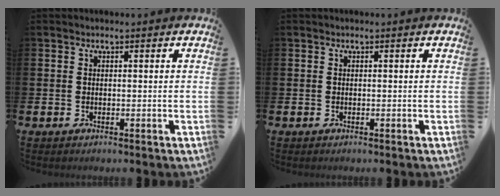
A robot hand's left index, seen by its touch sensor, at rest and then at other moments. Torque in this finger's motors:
{"motor_torque": [0.00, 0.00, 0.00, 0.00]}